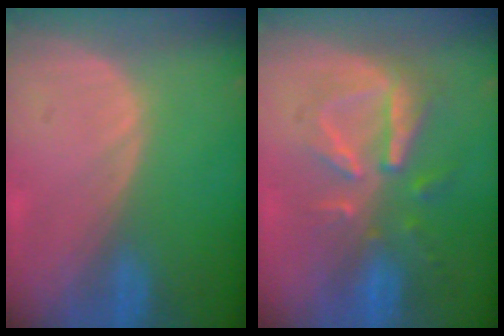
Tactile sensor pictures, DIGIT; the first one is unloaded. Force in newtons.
{"total": 8.0, "press": 7.7, "slide": 2.4}